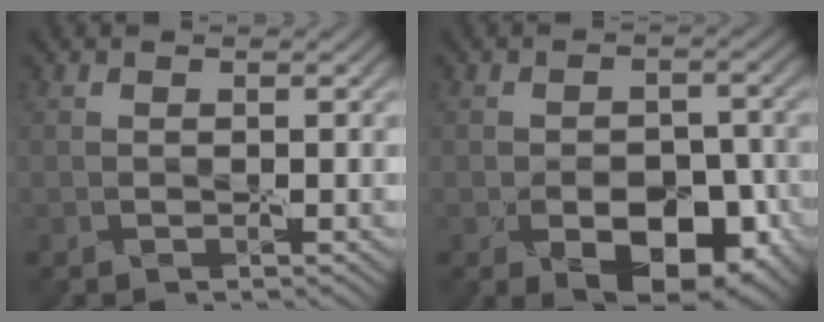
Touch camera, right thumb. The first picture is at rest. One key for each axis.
{"total": 8.4, "fx": -4.1, "fy": 4.8, "fz": 5.5, "tx": -0.081, "ty": -0.011, "tz": -0.048}